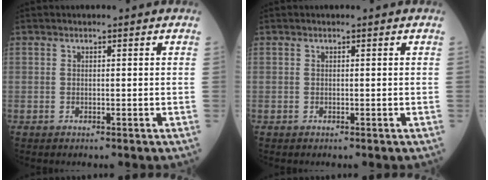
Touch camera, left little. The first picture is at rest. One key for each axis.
{"total": 0.0}